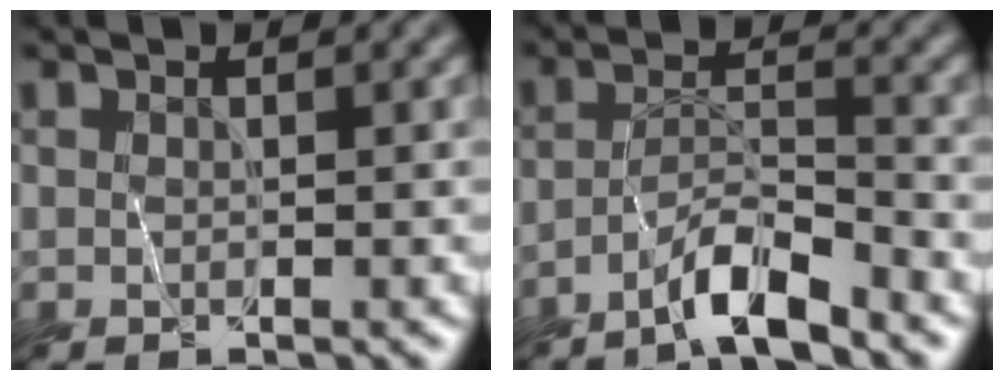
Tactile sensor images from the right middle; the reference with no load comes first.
{"total": 4.2, "force": [-3.8, -0.2, 1.9], "torque": [-0.035, 0.001, -0.079]}